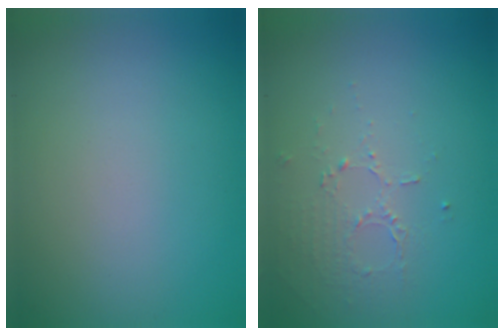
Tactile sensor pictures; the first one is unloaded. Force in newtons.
{"total": 1.4, "press": 0.8, "slide": 1.2}